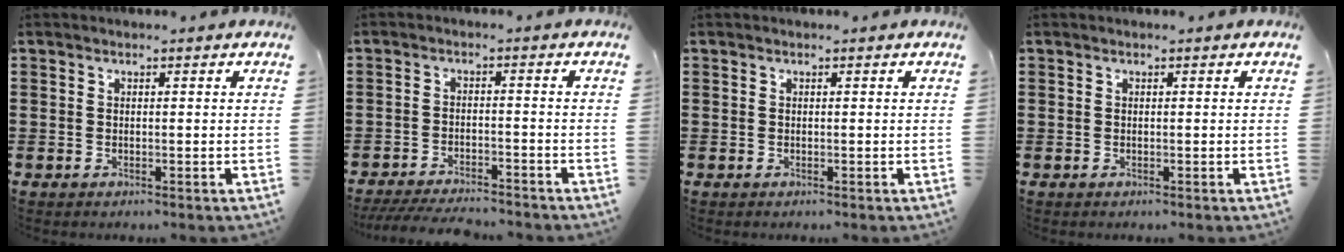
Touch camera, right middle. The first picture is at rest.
{"total": 4.2, "force": [-4.1, 0.3, 1.1], "torque": [-0.026, -0.005, -0.082]}
{"total": 0.0}
{"total": 0.0}